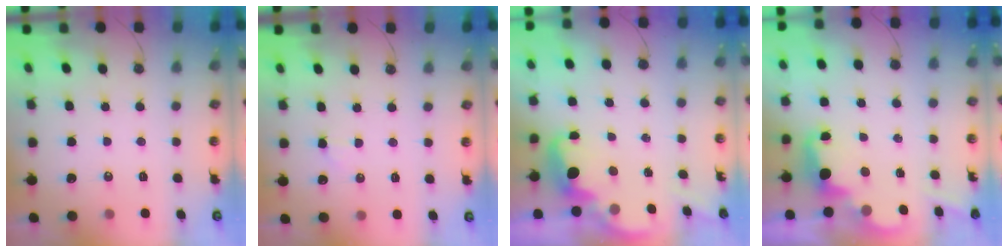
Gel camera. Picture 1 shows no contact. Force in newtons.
{"total": 3.2, "press": 3.0, "slide": 0.8}
{"total": 2.5, "press": 2.5, "slide": 0.4}
{"total": 2.5, "press": 2.4, "slide": 0.5}